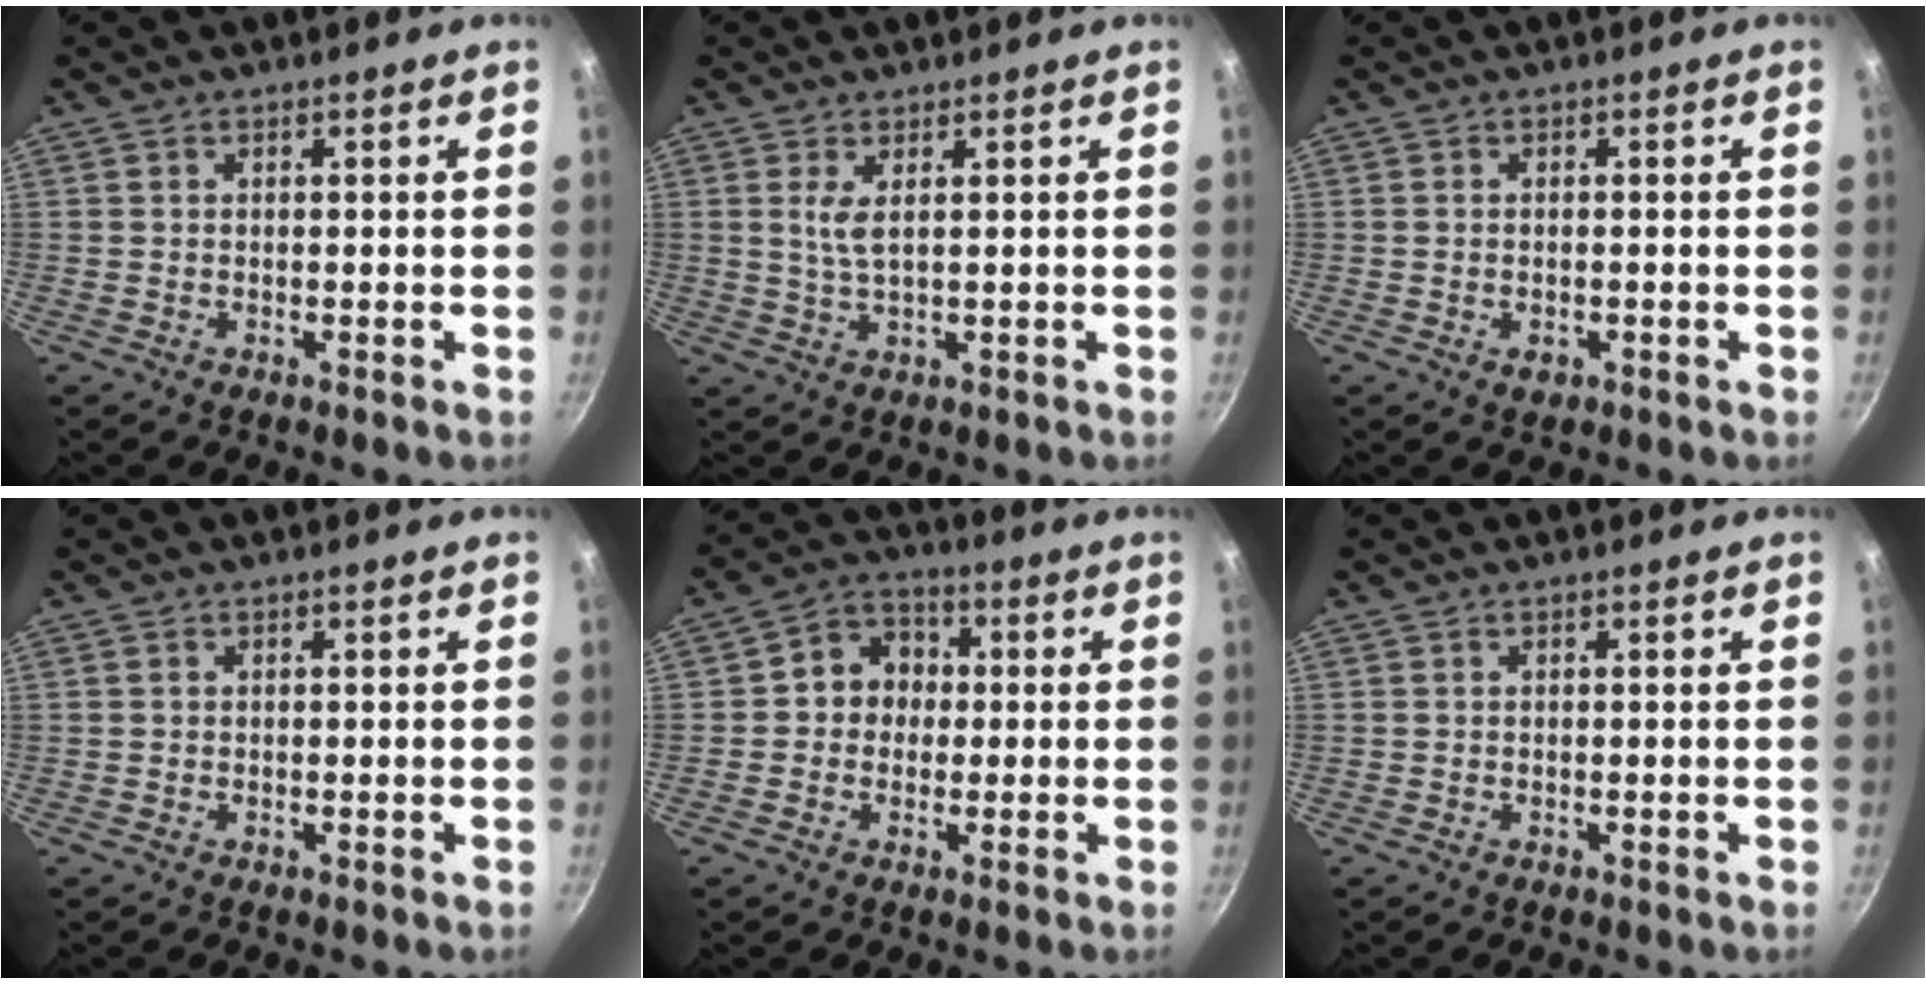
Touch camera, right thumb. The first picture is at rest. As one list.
[{"total": 3.3, "force": [1.0, 1.0, 3.0], "torque": [-0.065, -0.011, 0.023]}, {"total": 1.8, "force": [-0.6, 1.2, 1.3], "torque": [-0.020, -0.001, -0.009]}, {"total": 0.0}, {"total": 7.6, "force": [0.3, 6.7, 3.5], "torque": [-0.017, 0.017, -0.011]}, {"total": 0.0}]